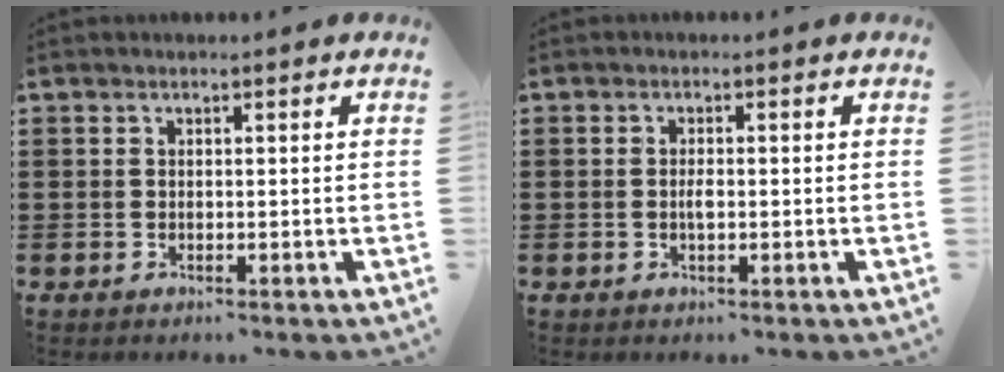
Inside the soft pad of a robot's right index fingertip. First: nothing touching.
{"total": 1.8, "force": [-0.2, 0.6, 1.7], "torque": [-0.031, 0.002, -0.005]}